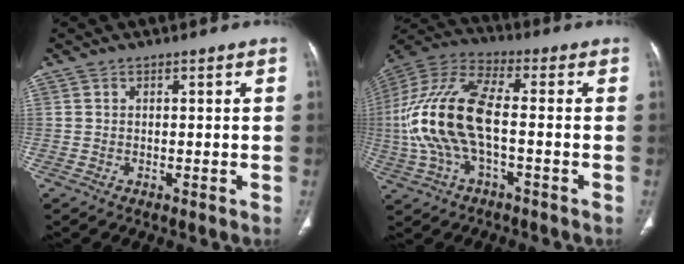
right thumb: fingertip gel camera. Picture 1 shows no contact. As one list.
[{"total": 17.4, "force": [-1.7, 7.4, 15.6], "torque": [-0.346, 0.033, -0.033]}]